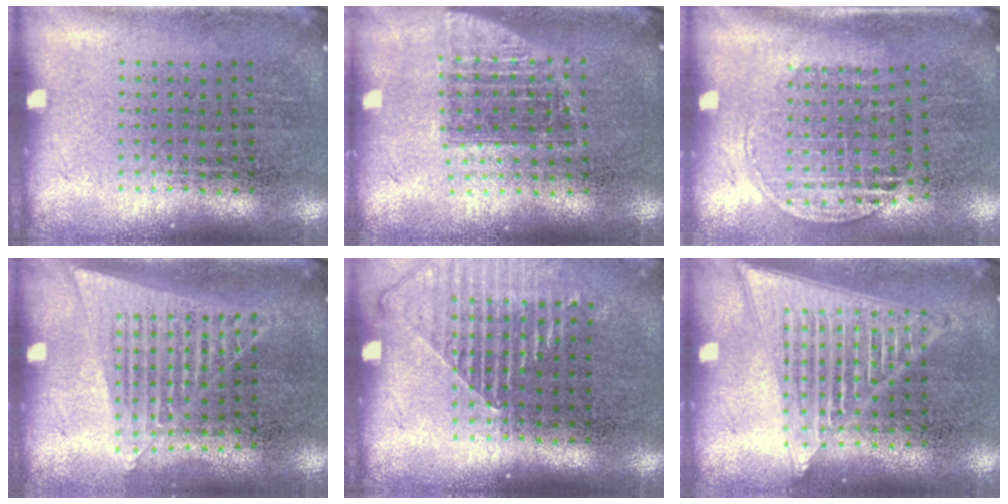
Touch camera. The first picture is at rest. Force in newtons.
{"total": 1.4, "press": 1.2, "slide": 0.8}
{"total": 1.5, "press": 1.3, "slide": 0.8}
{"total": 1.4, "press": 1.3, "slide": 0.4}
{"total": 1.3, "press": 1.3, "slide": 0.4}
{"total": 2.2, "press": 2.2, "slide": 0.3}